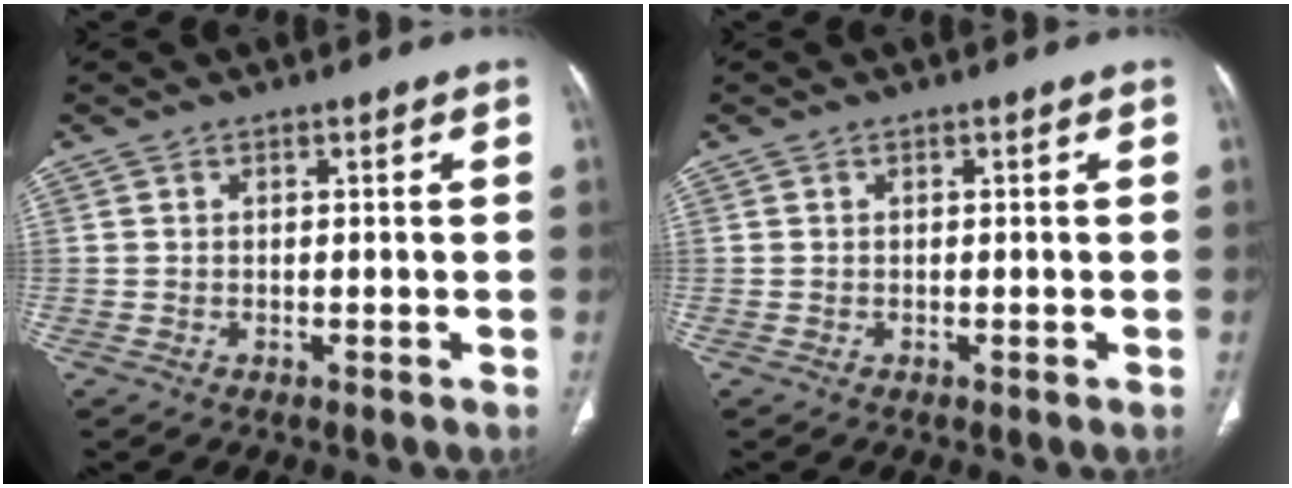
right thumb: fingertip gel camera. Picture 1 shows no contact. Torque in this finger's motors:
{"motor_torque": [0.01, 0.00, 0.12, 0.06, 0.03]}